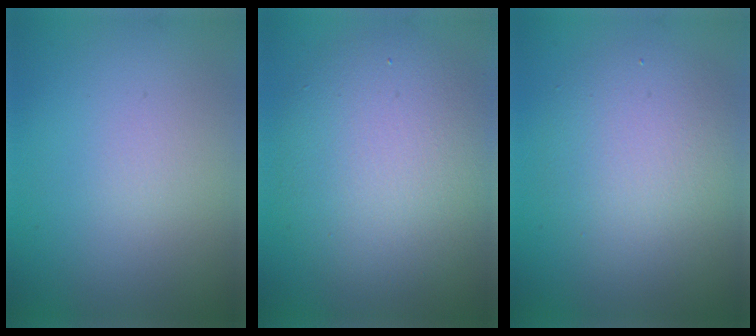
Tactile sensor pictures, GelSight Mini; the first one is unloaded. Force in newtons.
{"total": 7.5, "press": 7.5, "slide": 0.5}
{"total": 4.9, "press": 4.9, "slide": 0.4}